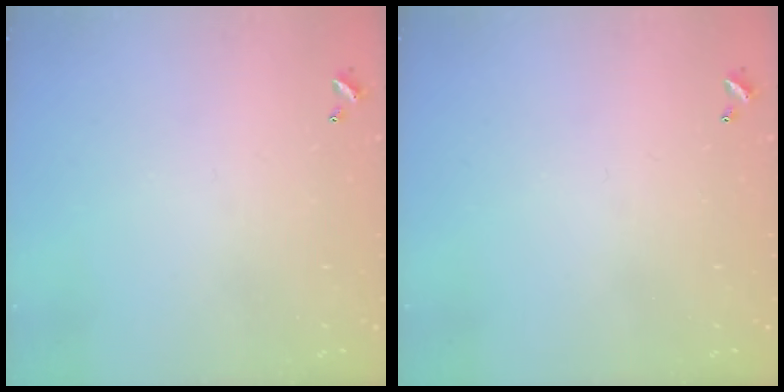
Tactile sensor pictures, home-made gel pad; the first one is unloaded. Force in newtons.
{"total": 0.0}